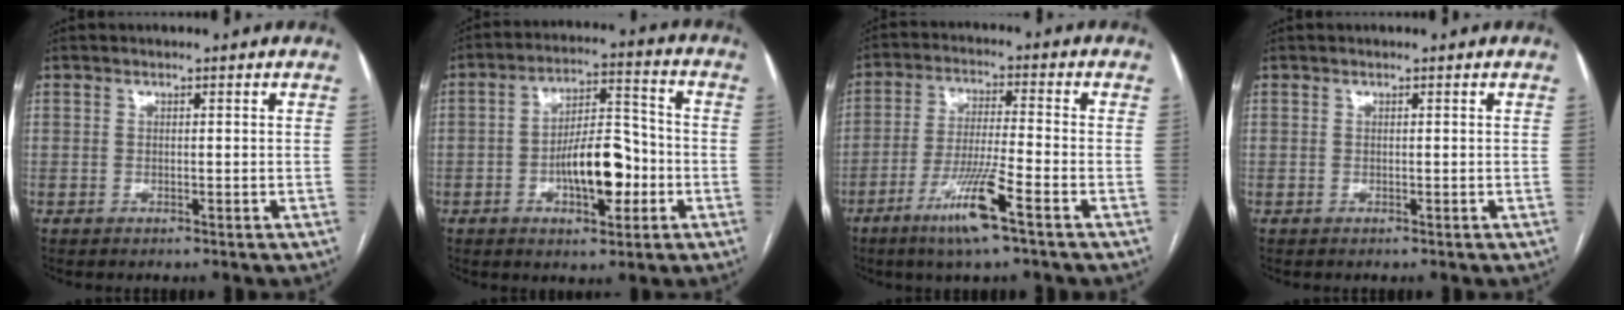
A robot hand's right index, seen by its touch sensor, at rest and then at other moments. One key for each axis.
{"total": 10.9, "fx": -3.1, "fy": 4.1, "fz": 9.7, "tx": -0.166, "ty": 0.018, "tz": -0.047}
{"total": 9.7, "fx": -5.4, "fy": -0.3, "fz": 8.1, "tx": -0.159, "ty": -0.017, "tz": -0.101}
{"total": 0.0}